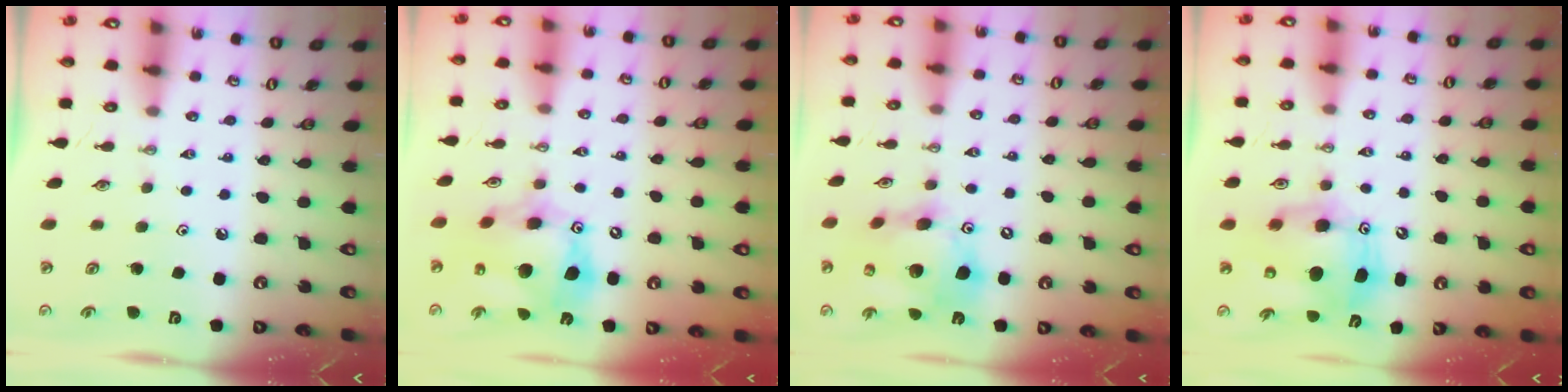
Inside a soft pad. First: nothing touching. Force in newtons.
{"total": 15.0, "press": 14.9, "slide": 1.3}
{"total": 15.9, "press": 15.7, "slide": 2.4}
{"total": 10.4, "press": 10.2, "slide": 2.2}